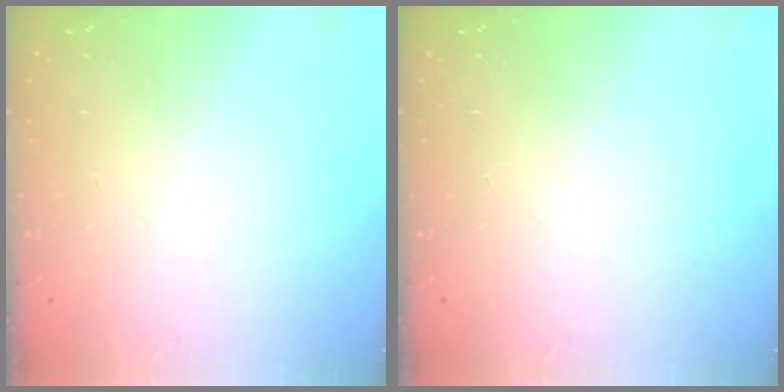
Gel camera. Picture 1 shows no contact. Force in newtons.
{"total": 0.0}